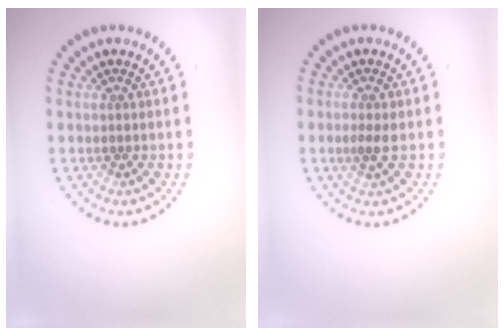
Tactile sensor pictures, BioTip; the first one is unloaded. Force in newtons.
{"total": 1.2, "press": 1.2, "slide": 0.3}